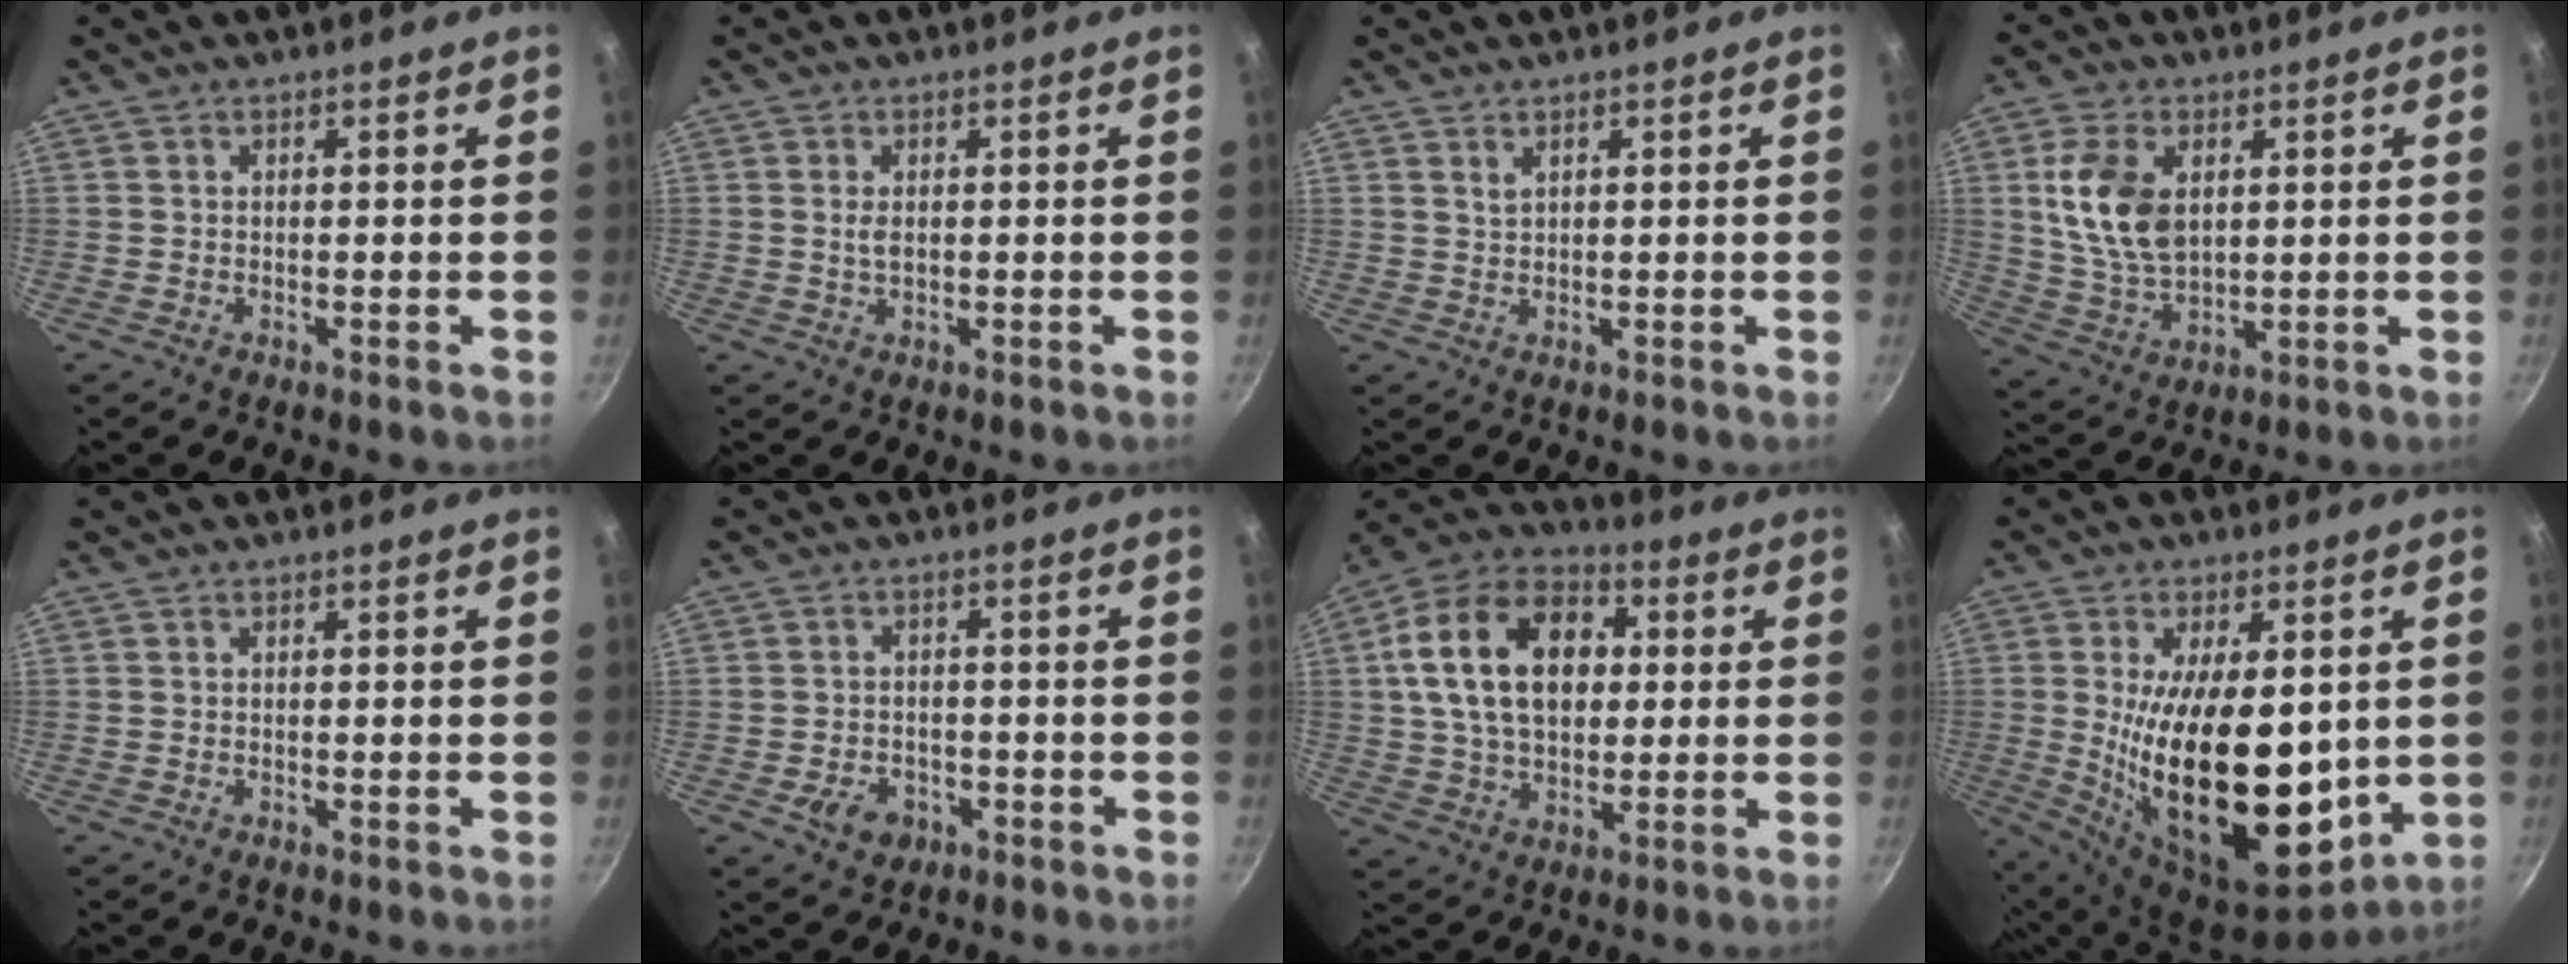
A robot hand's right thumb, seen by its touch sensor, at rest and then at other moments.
{"total": 1.9, "force": [0.2, 1.0, 1.6], "torque": [-0.030, -0.002, 0.004]}
{"total": 1.4, "force": [0.9, 0.7, 0.8], "torque": [-0.014, -0.003, 0.018]}
{"total": 12.6, "force": [2.9, 8.0, 9.3], "torque": [-0.166, -0.019, 0.064]}
{"total": 0.0}
{"total": 5.4, "force": [-2.2, 4.1, 2.6], "torque": [-0.037, 0.017, -0.027]}
{"total": 20.6, "force": [3.7, 14.0, 14.7], "torque": [-0.228, 0.021, 0.051]}
{"total": 24.3, "force": [0.8, 12.0, 21.1], "torque": [-0.346, -0.040, 0.029]}